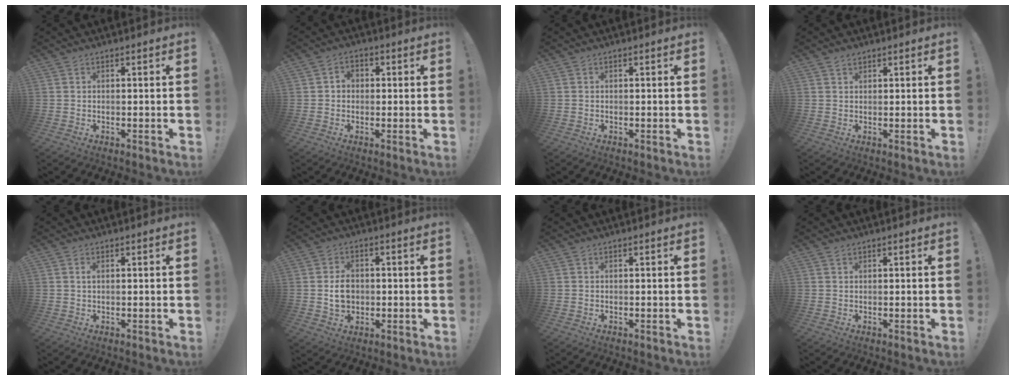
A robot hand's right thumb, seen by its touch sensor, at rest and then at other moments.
{"total": 3.2, "force": [-0.3, 2.8, 1.6], "torque": [-0.022, 0.004, -0.006]}
{"total": 0.0}
{"total": 1.5, "force": [1.2, 0.8, 0.5], "torque": [-0.004, -0.003, 0.021]}
{"total": 0.7, "force": [0.3, 0.3, 0.5], "torque": [-0.003, -0.002, 0.003]}
{"total": 6.5, "force": [-0.1, 5.3, 3.7], "torque": [-0.044, 0.002, -0.002]}
{"total": 0.0}
{"total": 0.7, "force": [0.6, 0.4, 0.2], "torque": [0.002, -0.002, 0.011]}